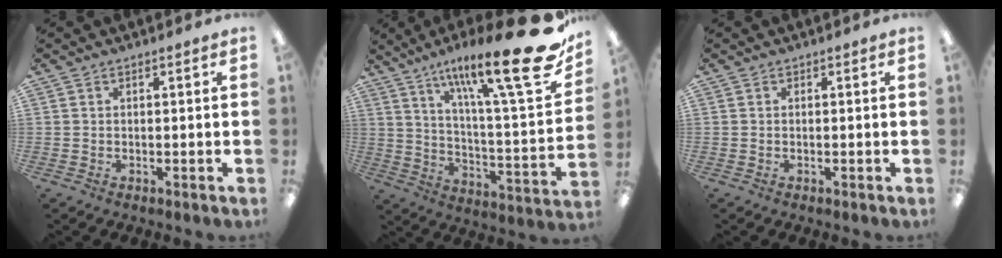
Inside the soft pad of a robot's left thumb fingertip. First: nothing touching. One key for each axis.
{"total": 24.3, "fx": 15.7, "fy": 4.7, "fz": 18.0, "tx": -0.264, "ty": -0.109, "tz": 0.245}
{"total": 0.0}